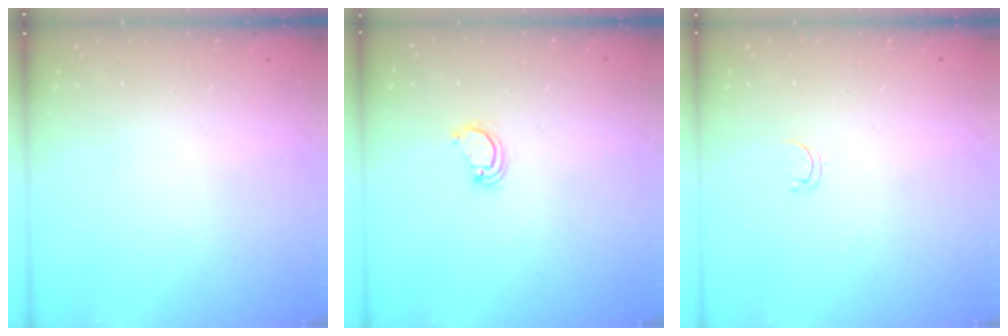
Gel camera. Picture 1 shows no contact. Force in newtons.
{"total": 3.5, "press": 3.5, "slide": 0.3}
{"total": 3.3, "press": 3.2, "slide": 0.2}